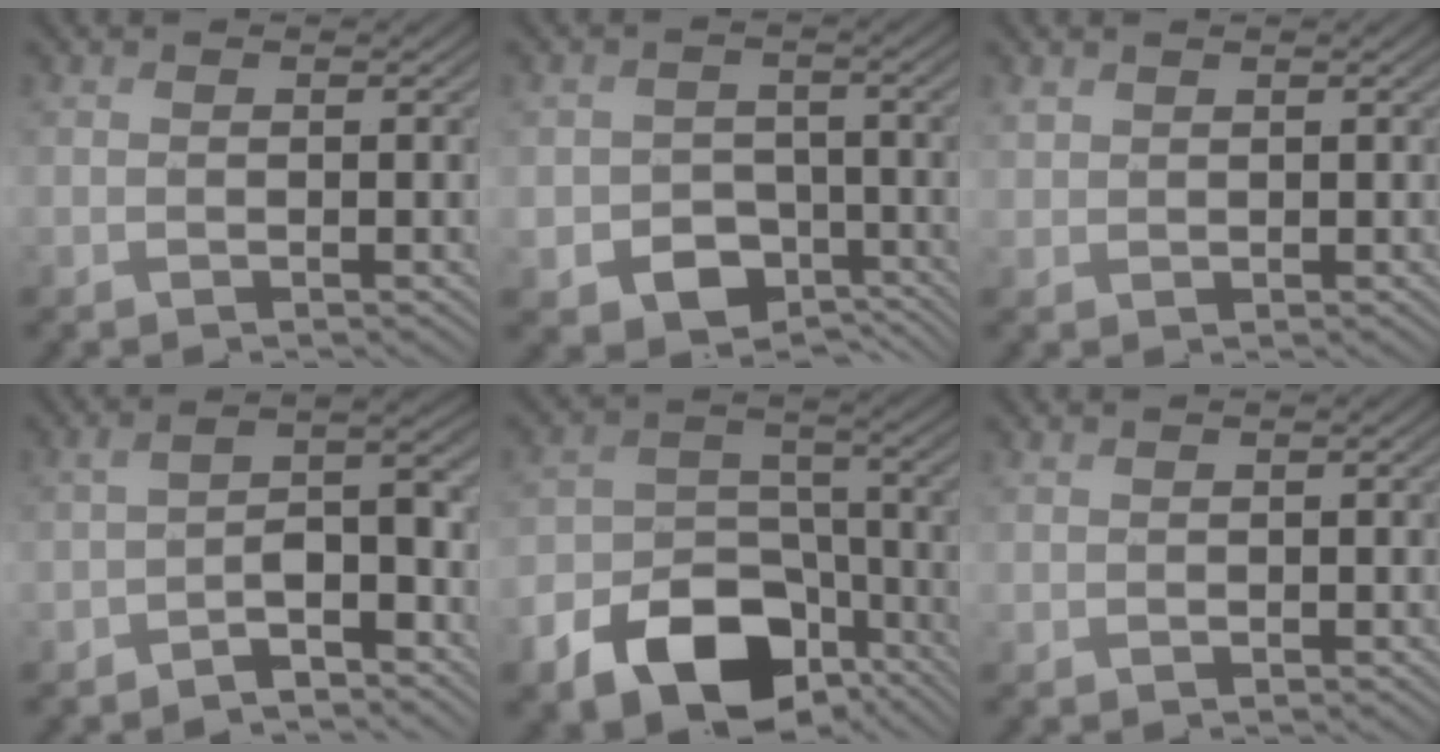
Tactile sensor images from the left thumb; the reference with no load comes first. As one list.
[{"total": 7.0, "force": [-3.5, 5.3, 2.9], "torque": [-0.058, -0.024, -0.054]}, {"total": 1.4, "force": [1.1, 0.7, 0.3], "torque": [-0.010, 0.002, 0.027]}, {"total": 4.7, "force": [-3.0, 2.0, 3.0], "torque": [-0.048, 0.006, -0.061]}, {"total": 13.3, "force": [-7.7, 8.2, 7.1], "torque": [-0.143, -0.018, -0.137]}, {"total": 0.8, "force": [0.2, 0.5, 0.6], "torque": [-0.009, 0.005, 0.004]}]